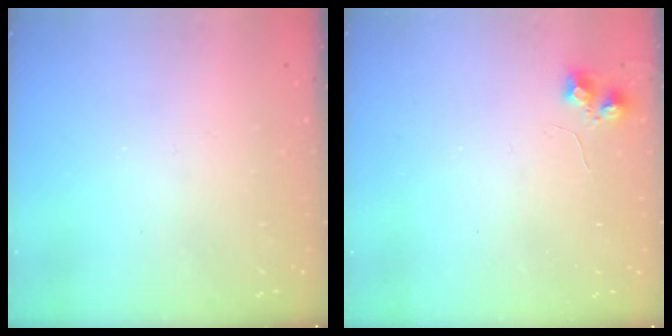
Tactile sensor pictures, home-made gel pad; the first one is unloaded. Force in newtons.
{"total": 5.9, "press": 5.9, "slide": 0.7}